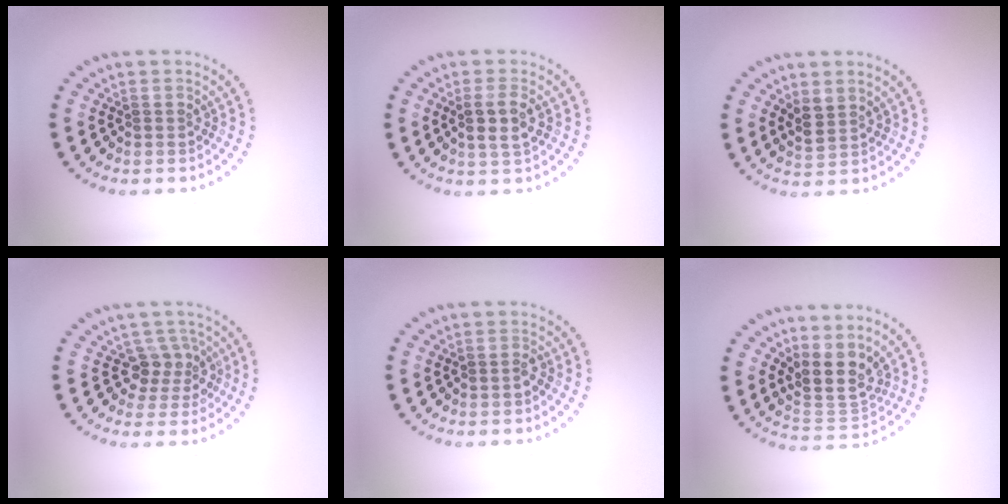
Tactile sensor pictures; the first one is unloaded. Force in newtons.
{"total": 2.5, "press": 2.4, "slide": 0.7}
{"total": 2.0, "press": 1.9, "slide": 0.8}
{"total": 2.8, "press": 2.1, "slide": 1.9}
{"total": 0.9, "press": 0.9, "slide": 0.2}
{"total": 3.8, "press": 2.9, "slide": 2.5}